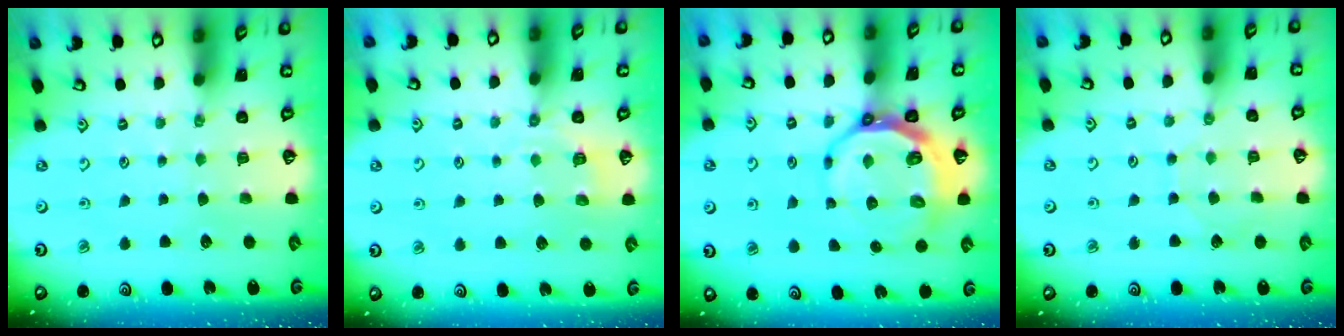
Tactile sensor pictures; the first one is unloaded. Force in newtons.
{"total": 4.3, "press": 3.9, "slide": 1.8}
{"total": 10.7, "press": 10.0, "slide": 3.8}
{"total": 4.9, "press": 4.9, "slide": 0.2}